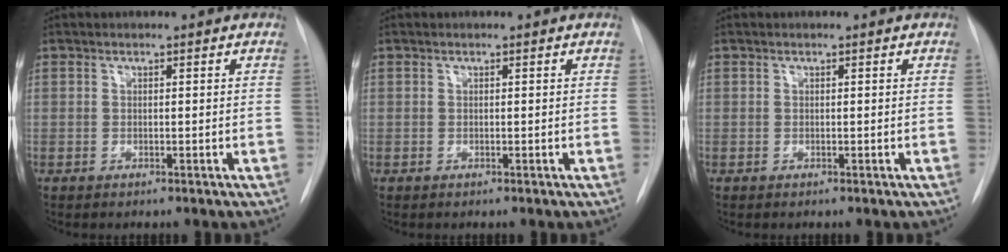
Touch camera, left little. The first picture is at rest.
{"total": 0.0}
{"total": 0.0}